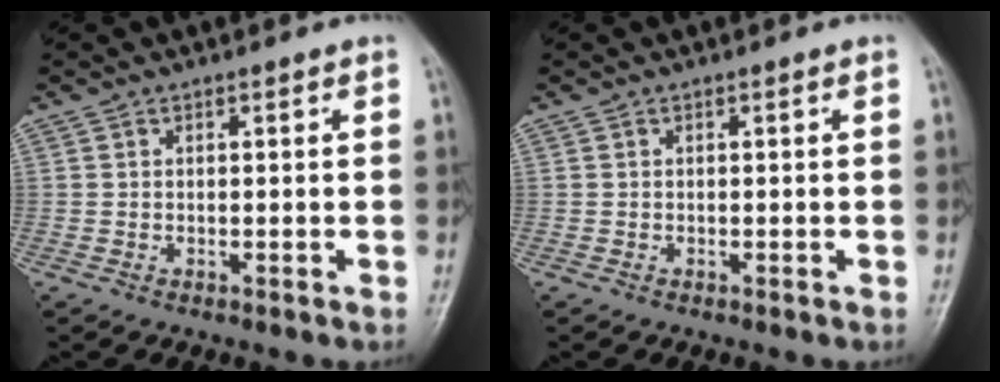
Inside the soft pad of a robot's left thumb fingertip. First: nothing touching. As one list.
[{"total": 0.0}]